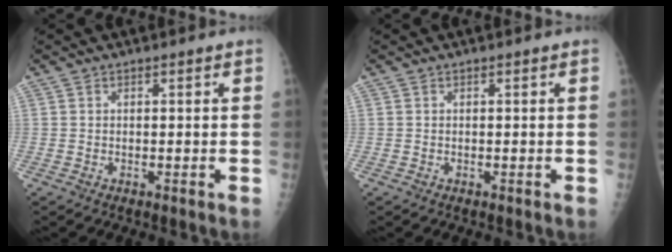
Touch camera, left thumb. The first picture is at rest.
{"total": 0.0}